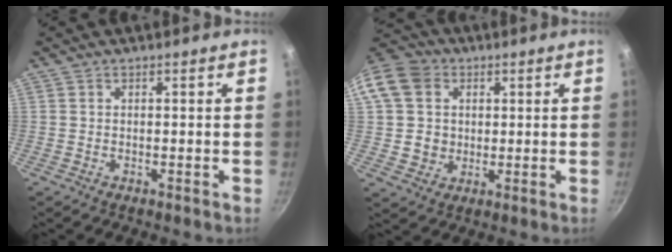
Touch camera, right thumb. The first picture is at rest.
{"total": 13.3, "force": [2.8, 11.5, 6.0], "torque": [-0.092, 0.017, 0.047]}